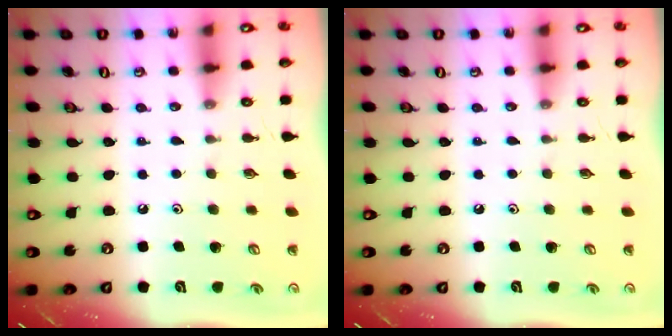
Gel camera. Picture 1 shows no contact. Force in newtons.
{"total": 0.0}